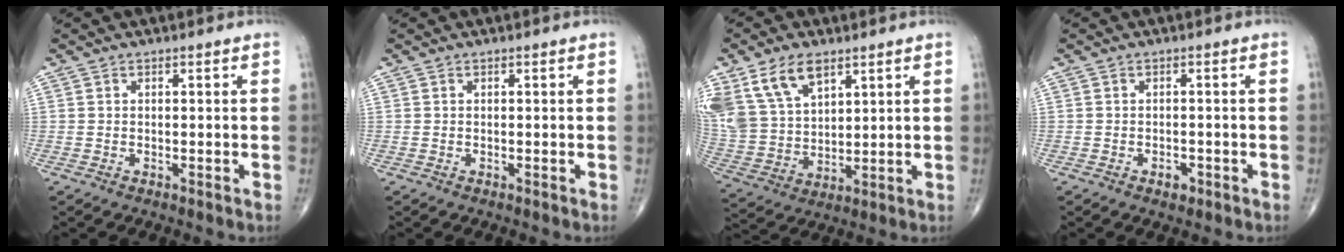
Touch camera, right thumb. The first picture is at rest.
{"total": 0.0}
{"total": 13.8, "force": [7.8, 8.0, 8.0], "torque": [-0.141, -0.021, 0.166]}
{"total": 1.8, "force": [-1.0, 1.2, 1.0], "torque": [-0.012, 0.002, -0.013]}